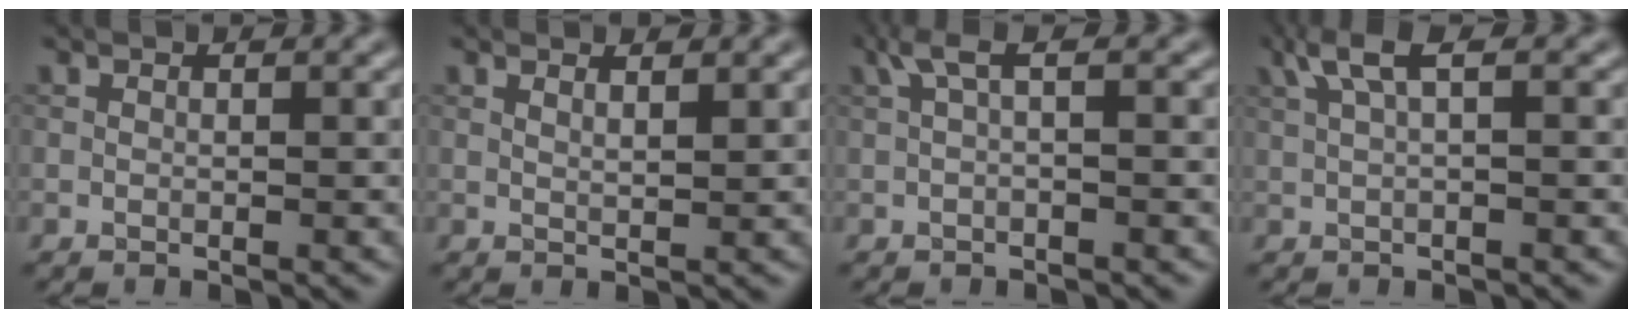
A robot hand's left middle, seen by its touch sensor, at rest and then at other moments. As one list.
[{"total": 1.3, "force": [0.9, 0.3, 0.8], "torque": [-0.008, 0.000, 0.012]}, {"total": 2.1, "force": [0.5, 0.4, 2.0], "torque": [-0.039, 0.011, 0.007]}, {"total": 2.8, "force": [1.2, 0.6, 2.5], "torque": [-0.049, 0.008, 0.024]}]